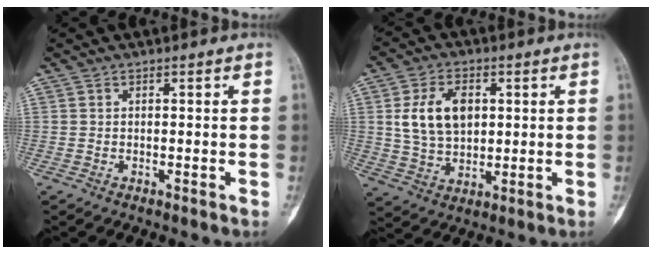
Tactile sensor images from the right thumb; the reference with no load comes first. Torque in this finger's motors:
{"motor_torque": [0.19, 0.07, 0.69, 0.00, 0.05]}